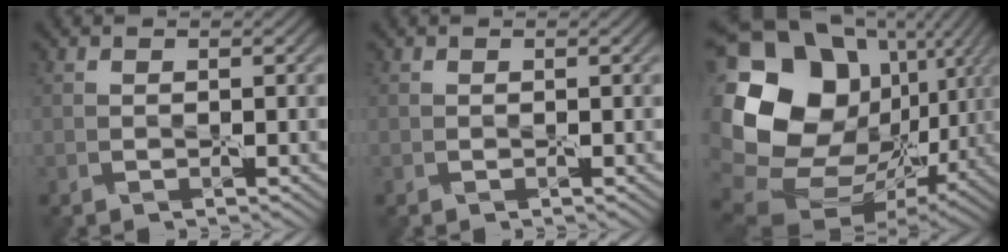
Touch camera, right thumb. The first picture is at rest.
{"total": 0.0}
{"total": 20.0, "force": [4.4, 15.5, 12.0], "torque": [-0.281, 0.000, 0.113]}